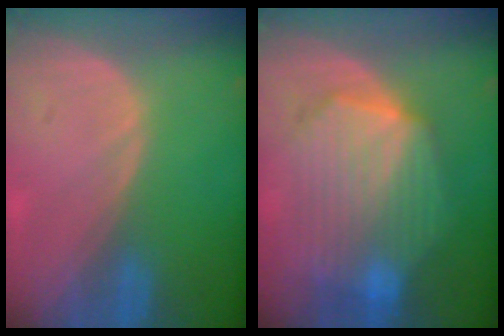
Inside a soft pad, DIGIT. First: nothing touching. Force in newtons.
{"total": 10.7, "press": 10.6, "slide": 0.8}